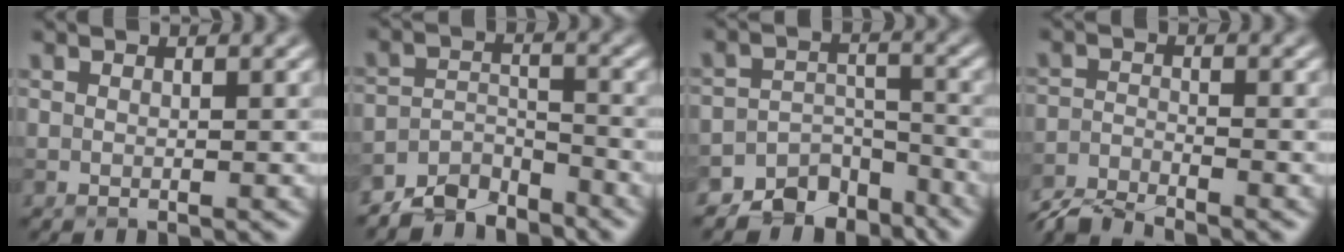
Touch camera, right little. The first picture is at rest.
{"total": 4.9, "force": [-4.5, 1.6, 1.0], "torque": [-0.011, 0.000, -0.085]}
{"total": 5.6, "force": [-4.7, 2.9, 1.1], "torque": [-0.005, -0.009, -0.075]}
{"total": 3.8, "force": [-3.7, 0.4, 0.9], "torque": [-0.019, -0.006, -0.081]}